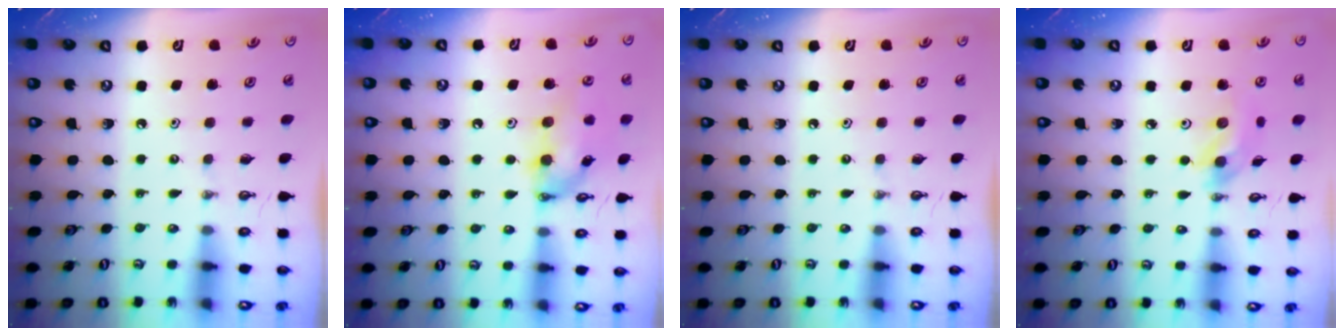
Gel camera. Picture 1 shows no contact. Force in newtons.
{"total": 13.8, "press": 13.7, "slide": 1.6}
{"total": 0.0}
{"total": 10.4, "press": 10.2, "slide": 2.2}